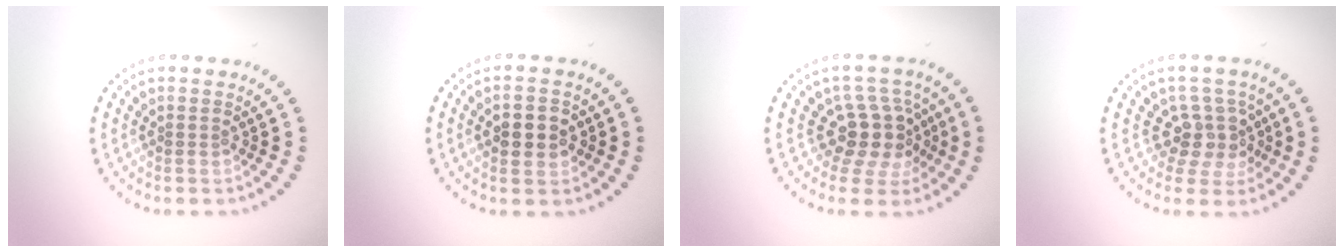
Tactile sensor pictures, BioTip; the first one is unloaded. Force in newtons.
{"total": 3.0, "press": 3.0, "slide": 0.1}
{"total": 4.2, "press": 3.3, "slide": 2.6}
{"total": 3.4, "press": 2.6, "slide": 2.2}